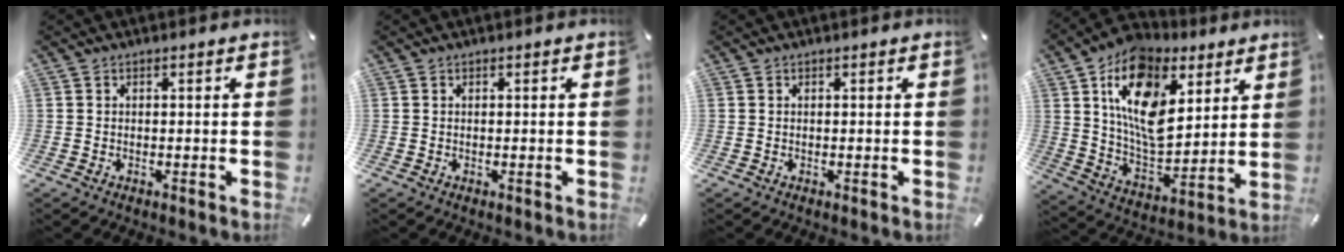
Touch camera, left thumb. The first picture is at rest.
{"total": 0.0}
{"total": 0.0}
{"total": 17.9, "force": [8.0, 11.2, 11.5], "torque": [-0.216, -0.037, 0.143]}